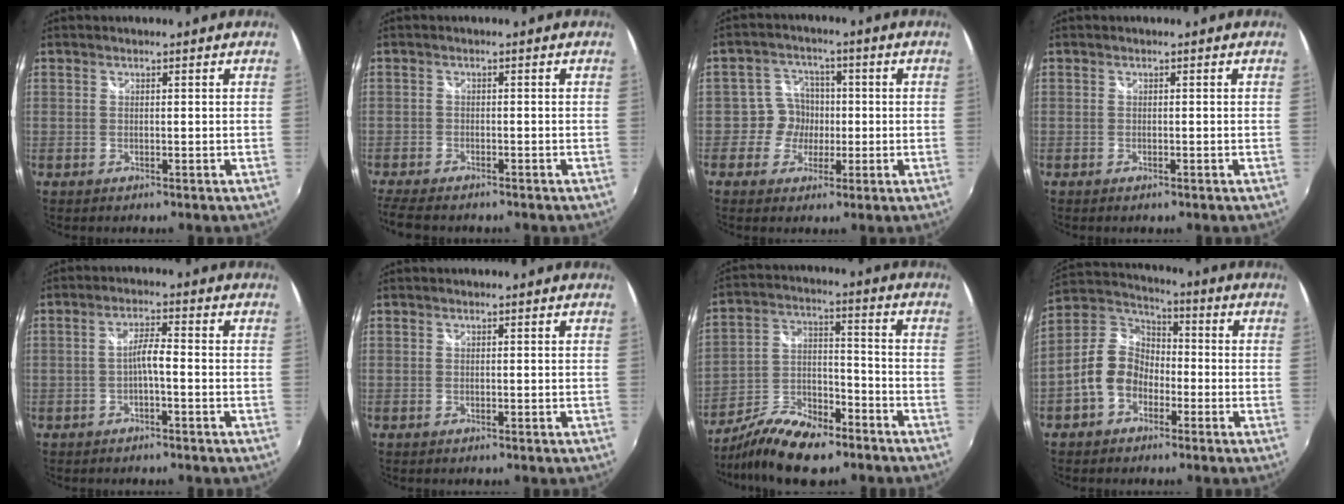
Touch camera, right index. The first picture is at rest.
{"total": 6.8, "force": [-5.9, 1.9, 2.8], "torque": [-0.083, -0.029, -0.105]}
{"total": 5.3, "force": [-1.1, 5.2, 0.4], "torque": [0.002, 0.015, -0.026]}
{"total": 0.7, "force": [-0.5, 0.3, 0.3], "torque": [-0.006, -0.004, -0.010]}
{"total": 3.1, "force": [-1.3, 0.2, 2.8], "torque": [-0.056, 0.007, -0.023]}
{"total": 0.0}
{"total": 15.2, "force": [-11.2, 5.8, 8.5], "torque": [-0.179, -0.008, -0.200]}
{"total": 10.4, "force": [-3.9, 7.8, 5.7], "torque": [-0.124, 0.026, -0.071]}